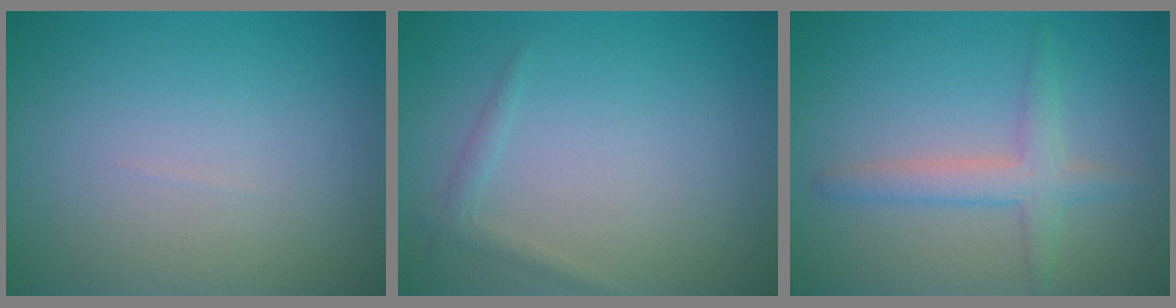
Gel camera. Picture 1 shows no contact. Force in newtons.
{"total": 1.0, "press": 1.0, "slide": 0.1}
{"total": 2.9, "press": 2.9, "slide": 0.2}